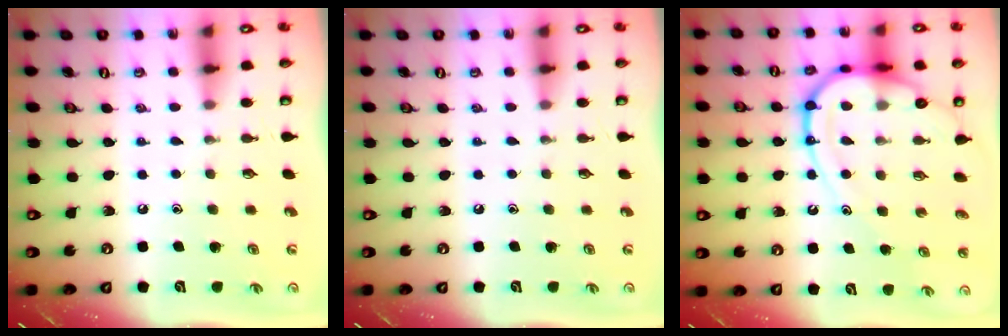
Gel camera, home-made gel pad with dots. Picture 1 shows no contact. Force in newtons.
{"total": 0.0}
{"total": 15.2, "press": 15.2, "slide": 1.4}